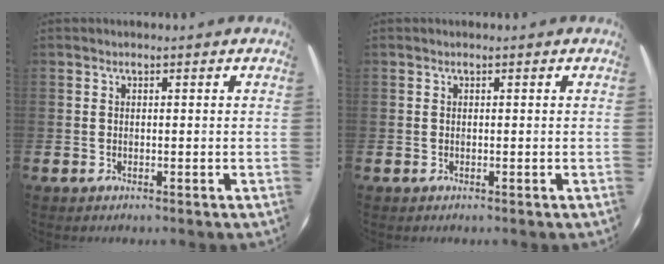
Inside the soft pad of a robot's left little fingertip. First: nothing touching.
{"total": 0.0}